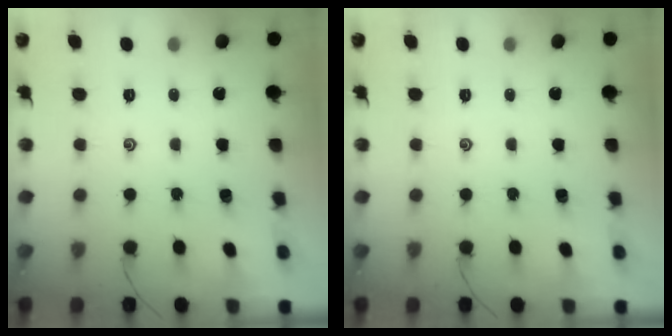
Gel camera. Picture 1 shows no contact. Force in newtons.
{"total": 0.0}